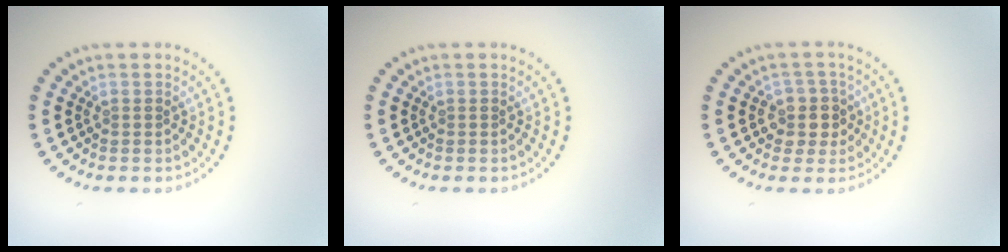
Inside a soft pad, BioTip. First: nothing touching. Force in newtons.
{"total": 0.0}
{"total": 2.9, "press": 2.4, "slide": 1.5}